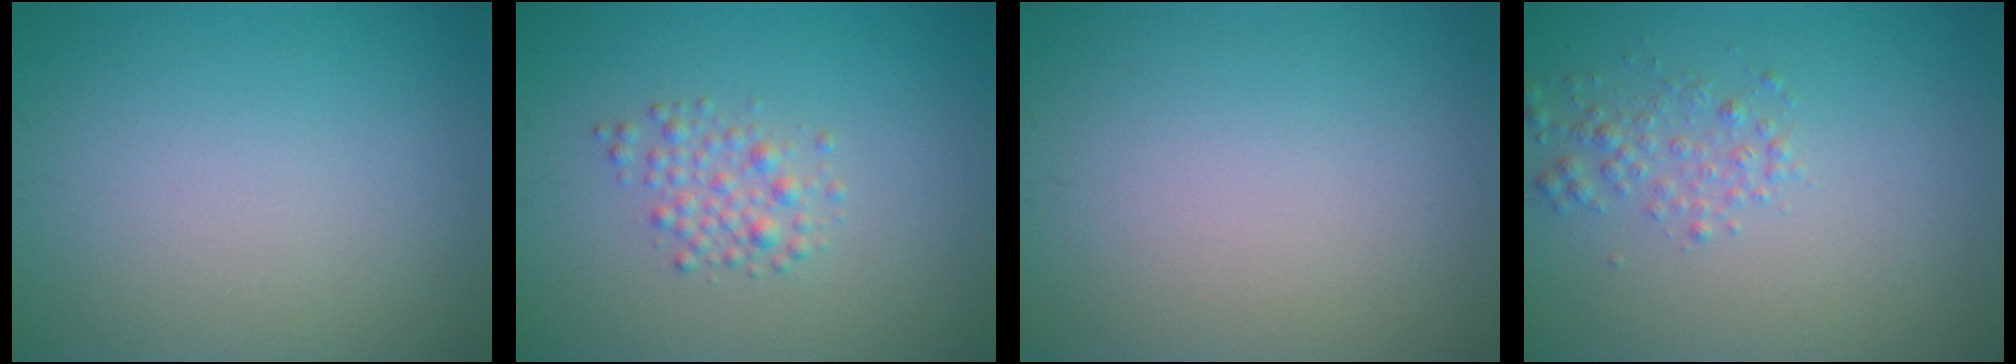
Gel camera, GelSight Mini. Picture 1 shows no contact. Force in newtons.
{"total": 2.1, "press": 2.1, "slide": 0.0}
{"total": 0.0}
{"total": 1.9, "press": 1.9, "slide": 0.1}